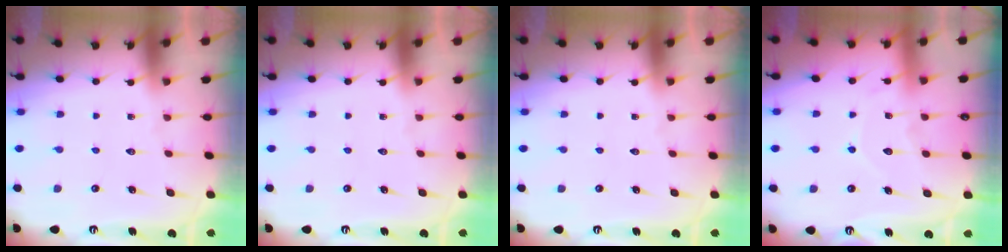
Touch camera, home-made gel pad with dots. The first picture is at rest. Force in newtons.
{"total": 0.0}
{"total": 0.0}
{"total": 8.8, "press": 8.8, "slide": 0.9}